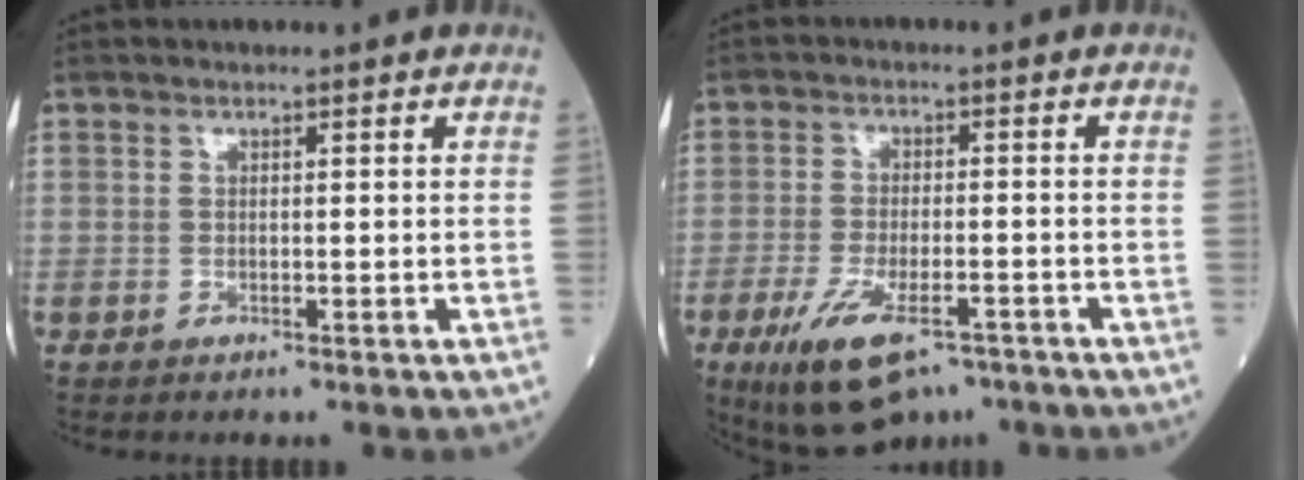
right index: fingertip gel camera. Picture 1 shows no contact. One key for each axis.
{"total": 10.8, "fx": -6.6, "fy": 3.8, "fz": 7.6, "tx": -0.142, "ty": -0.017, "tz": -0.107}